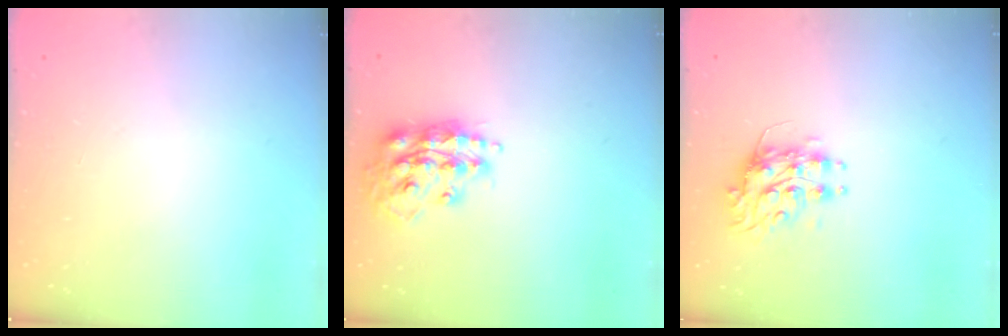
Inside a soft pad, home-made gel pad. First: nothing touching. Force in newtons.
{"total": 16.2, "press": 16.2, "slide": 1.4}
{"total": 8.1, "press": 8.1, "slide": 0.2}